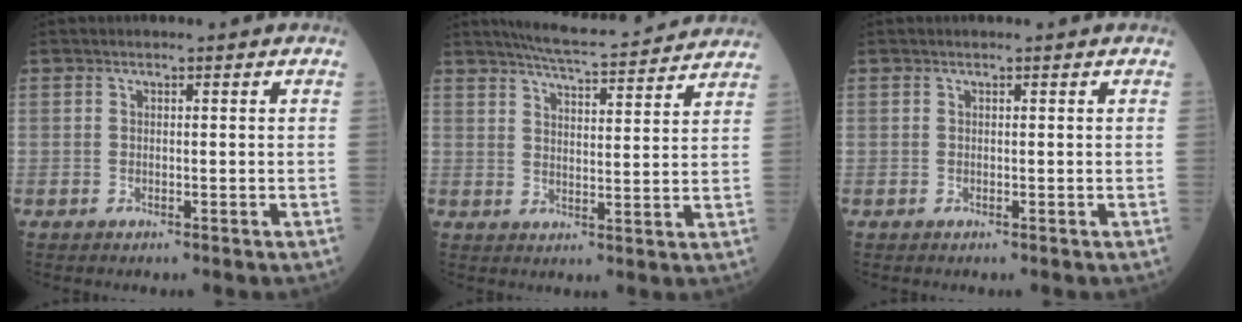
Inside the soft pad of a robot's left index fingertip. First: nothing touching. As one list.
[{"total": 13.4, "force": [12.6, 0.7, 4.6], "torque": [-0.077, 0.016, 0.166]}, {"total": 0.0}]